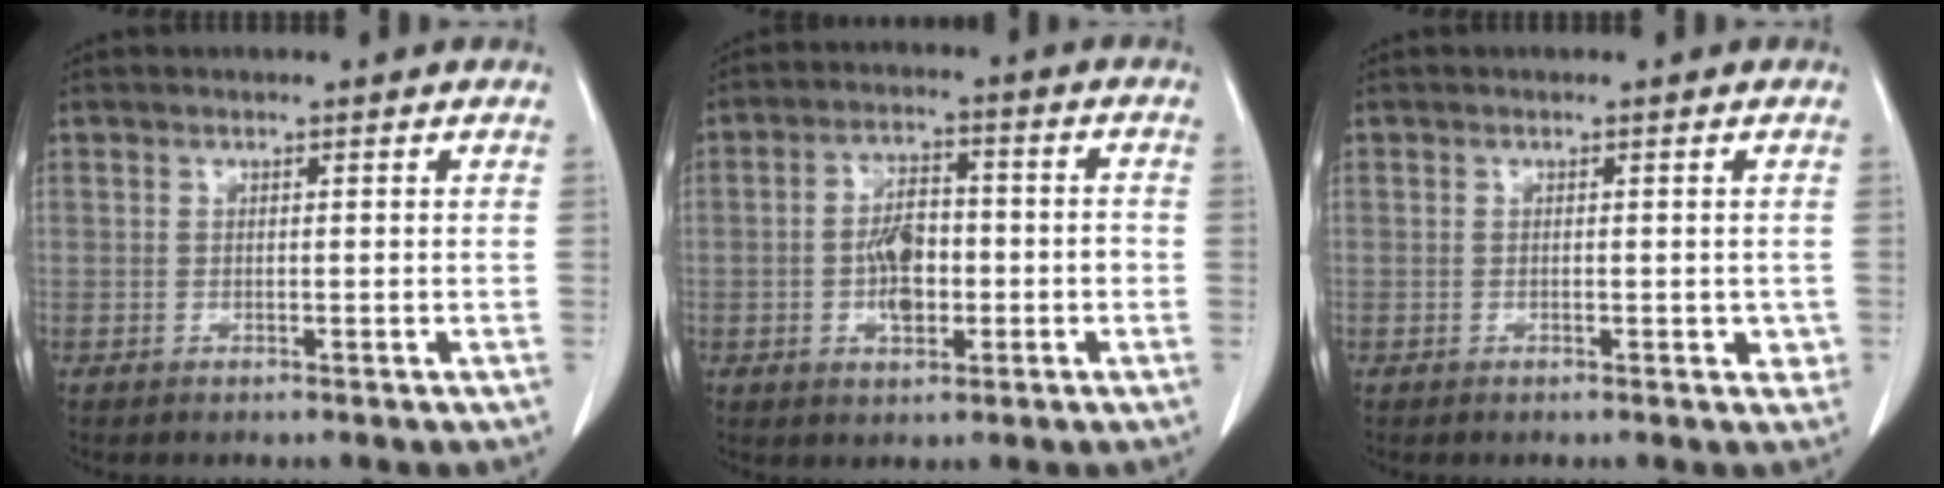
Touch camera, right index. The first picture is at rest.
{"total": 7.1, "force": [-1.6, 3.5, 6.0], "torque": [-0.114, 0.015, -0.024]}
{"total": 1.7, "force": [-0.3, 1.0, 1.3], "torque": [-0.008, 0.001, -0.004]}